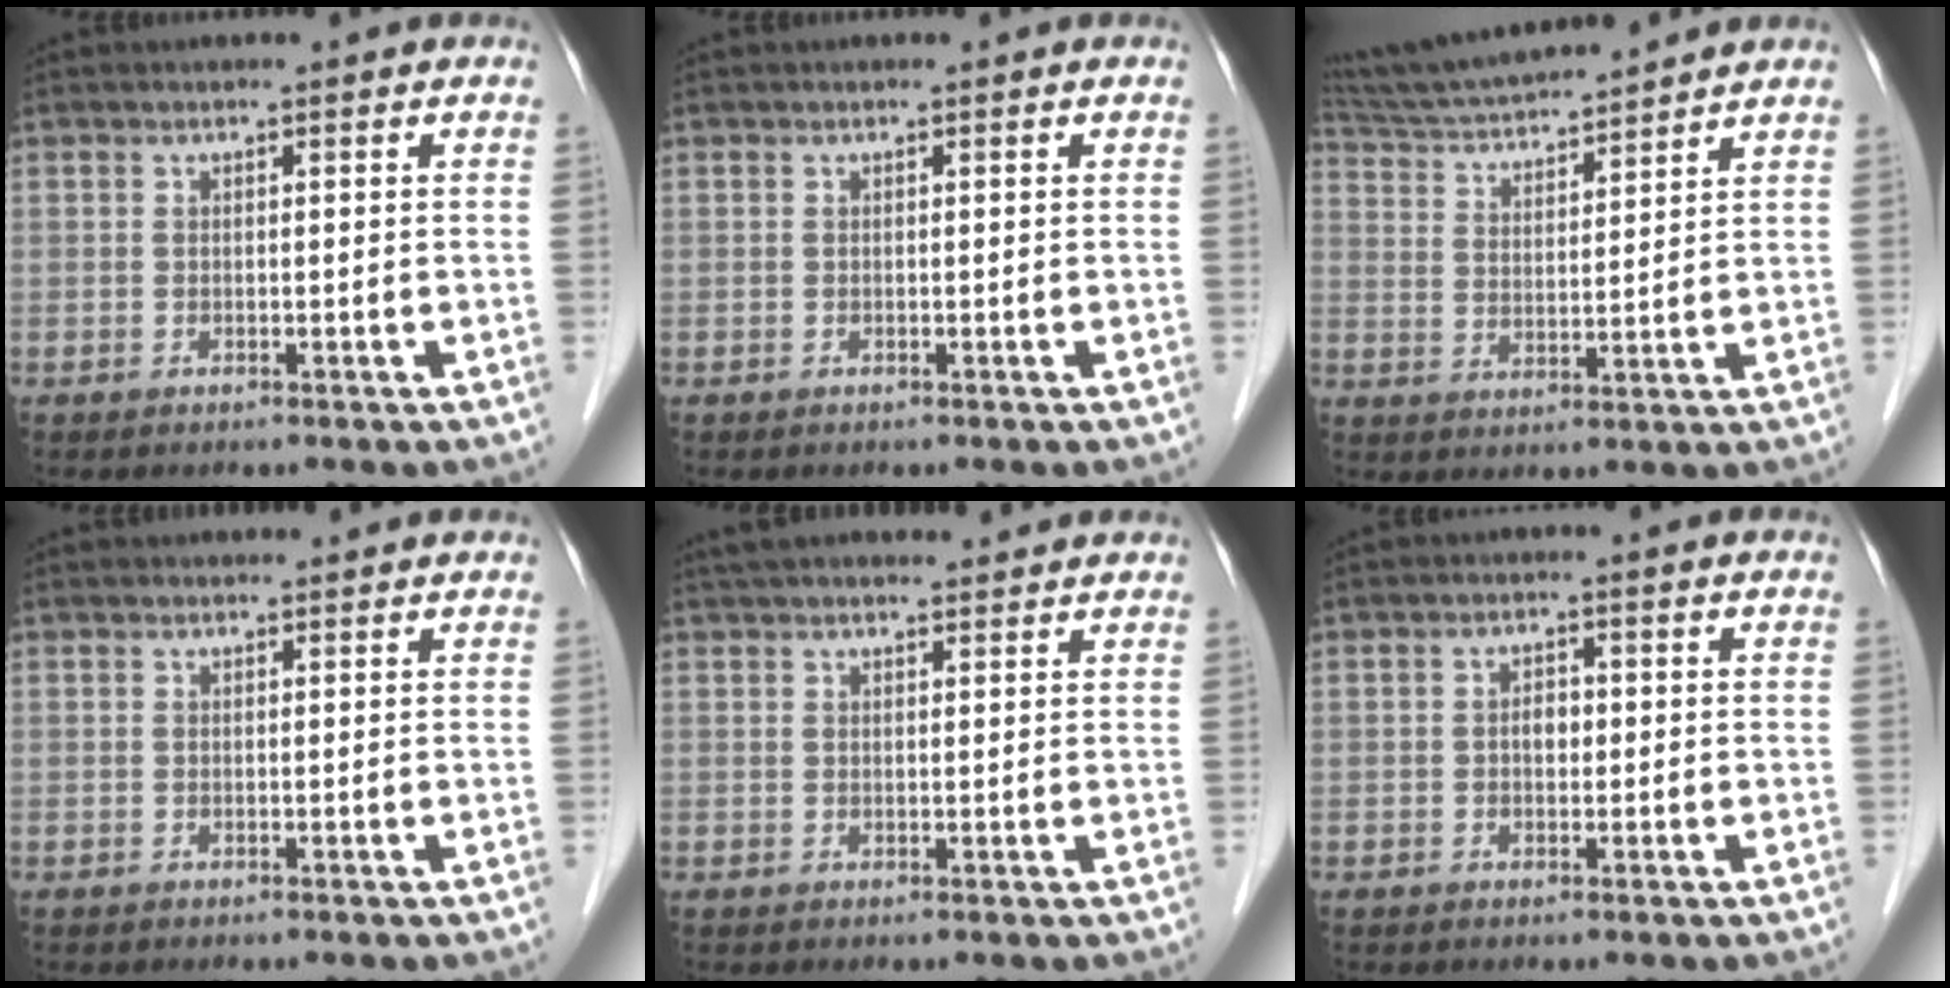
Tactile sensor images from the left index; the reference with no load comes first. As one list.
[{"total": 0.0}, {"total": 14.1, "force": [13.0, 0.6, 5.3], "torque": [-0.103, 0.020, 0.223]}, {"total": 2.7, "force": [2.6, 0.4, 0.4], "torque": [-0.009, 0.020, 0.033]}, {"total": 11.0, "force": [9.9, 1.8, 4.5], "torque": [-0.066, 0.038, 0.141]}, {"total": 1.8, "force": [0.0, 1.2, 1.4], "torque": [-0.023, 0.005, -0.002]}]